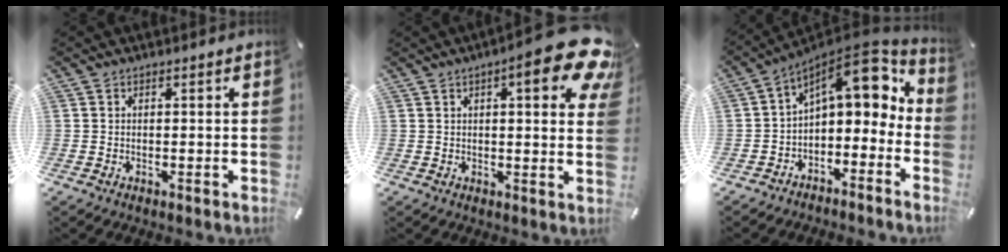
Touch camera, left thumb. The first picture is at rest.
{"total": 14.2, "force": [7.3, 3.9, 11.5], "torque": [-0.154, -0.039, 0.113]}
{"total": 11.6, "force": [5.6, 6.0, 8.1], "torque": [-0.106, -0.046, 0.095]}